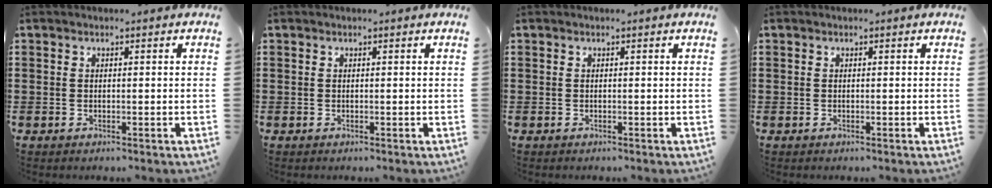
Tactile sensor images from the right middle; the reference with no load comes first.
{"total": 0.0}
{"total": 0.0}
{"total": 0.0}